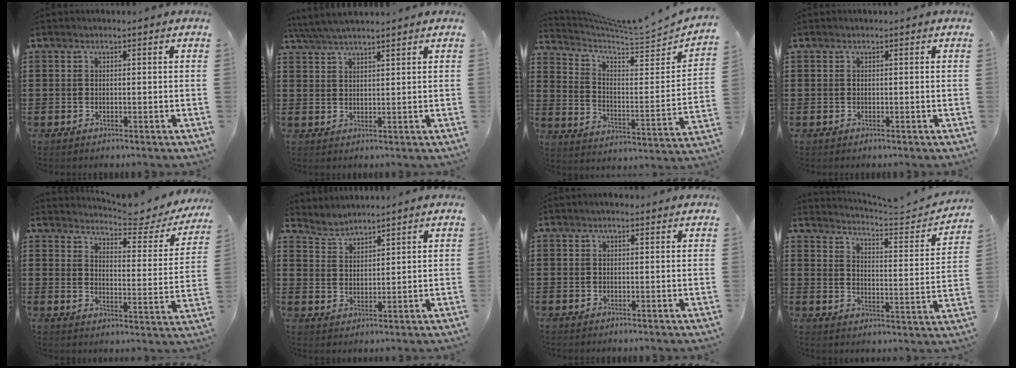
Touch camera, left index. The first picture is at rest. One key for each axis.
{"total": 4.0, "fx": 3.7, "fy": 0.0, "fz": 1.6, "tx": -0.041, "ty": -0.006, "tz": 0.069}
{"total": 5.0, "fx": 4.5, "fy": 0.2, "fz": 2.1, "tx": -0.064, "ty": -0.046, "tz": 0.070}
{"total": 0.0}
{"total": 5.0, "fx": 4.6, "fy": 0.2, "fz": 1.9, "tx": -0.037, "ty": -0.043, "tz": 0.069}
{"total": 3.1, "fx": 3.0, "fy": 0.4, "fz": -0.4, "tx": -0.005, "ty": -0.010, "tz": 0.056}
{"total": 0.8, "fx": 0.6, "fy": 0.3, "fz": 0.5, "tx": -0.010, "ty": 0.004, "tz": 0.010}
{"total": 3.4, "fx": 3.2, "fy": -0.2, "fz": 1.0, "tx": -0.033, "ty": -0.031, "tz": 0.044}